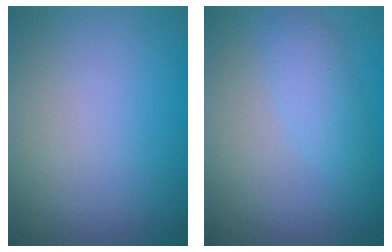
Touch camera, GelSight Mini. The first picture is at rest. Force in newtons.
{"total": 2.4, "press": 2.4, "slide": 0.1}